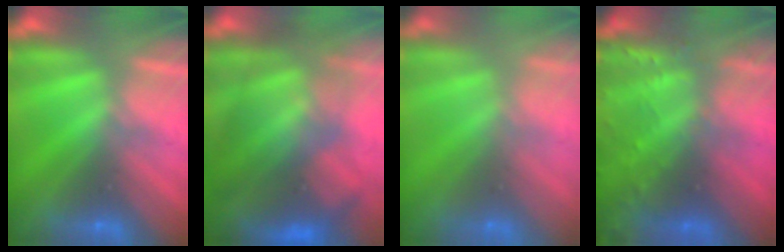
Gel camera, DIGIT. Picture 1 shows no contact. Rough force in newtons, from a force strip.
{"total": 9.0}
{"total": 8.1}
{"total": 8.7}